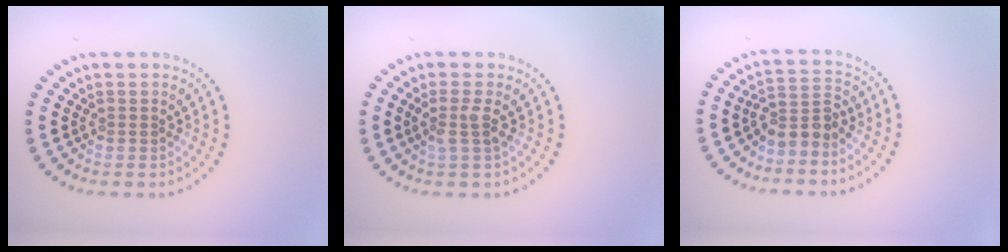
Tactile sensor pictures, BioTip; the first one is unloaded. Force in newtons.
{"total": 1.8, "press": 1.3, "slide": 1.2}
{"total": 2.6, "press": 1.9, "slide": 1.8}